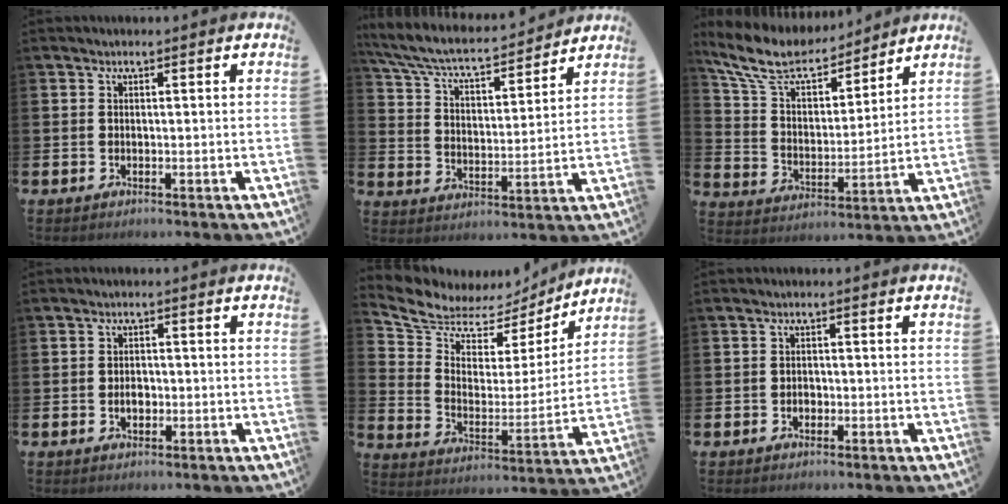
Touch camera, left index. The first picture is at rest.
{"total": 7.0, "force": [6.4, 1.5, 2.5], "torque": [-0.081, -0.048, 0.106]}
{"total": 10.2, "force": [9.0, 3.2, 3.7], "torque": [-0.122, -0.051, 0.161]}
{"total": 2.0, "force": [-0.5, 1.4, 1.3], "torque": [-0.017, 0.001, -0.013]}
{"total": 7.3, "force": [6.2, 3.7, 1.1], "torque": [-0.075, -0.045, 0.108]}
{"total": 1.1, "force": [-0.5, 0.9, 0.5], "torque": [-0.010, 0.004, -0.011]}